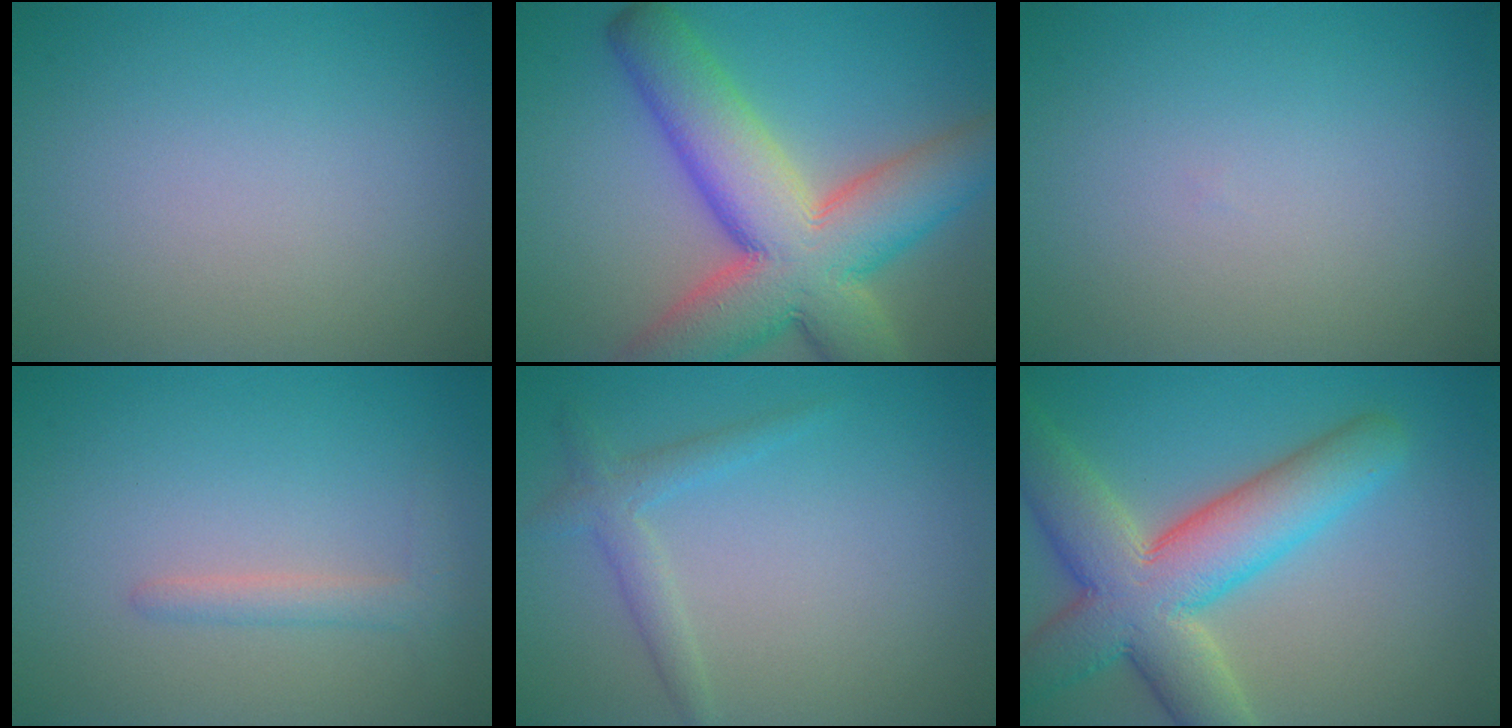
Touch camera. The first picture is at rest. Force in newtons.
{"total": 13.1, "press": 13.0, "slide": 0.8}
{"total": 0.0}
{"total": 1.5, "press": 1.5, "slide": 0.2}
{"total": 2.0, "press": 2.0, "slide": 0.1}
{"total": 10.0, "press": 10.0, "slide": 1.0}